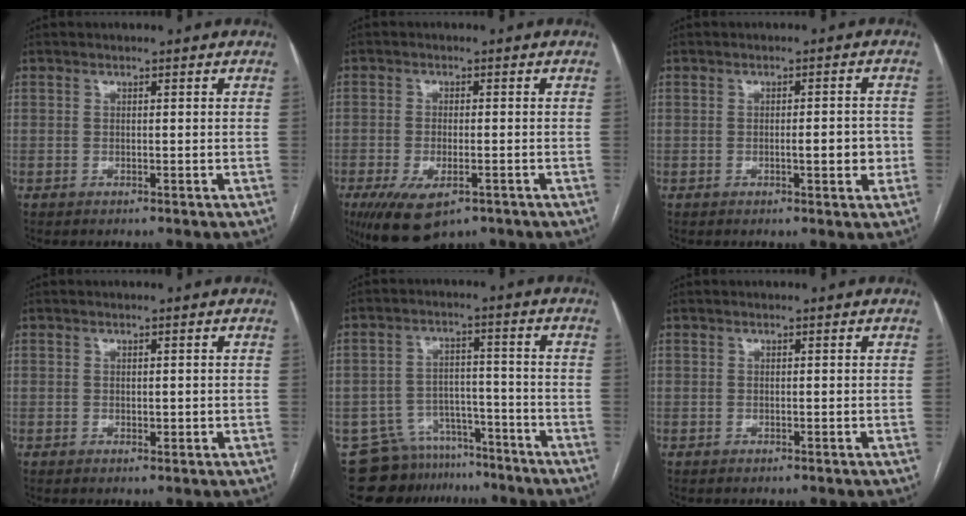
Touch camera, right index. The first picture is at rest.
{"total": 8.0, "force": [-4.4, 3.3, 5.8], "torque": [-0.100, -0.016, -0.067]}
{"total": 3.8, "force": [-0.6, 1.0, 3.7], "torque": [-0.052, 0.002, -0.004]}
{"total": 1.2, "force": [0.1, 0.8, 0.9], "torque": [-0.012, 0.000, 0.004]}
{"total": 10.9, "force": [-9.2, 5.8, 0.5], "torque": [-0.005, 0.036, -0.136]}
{"total": 0.0}